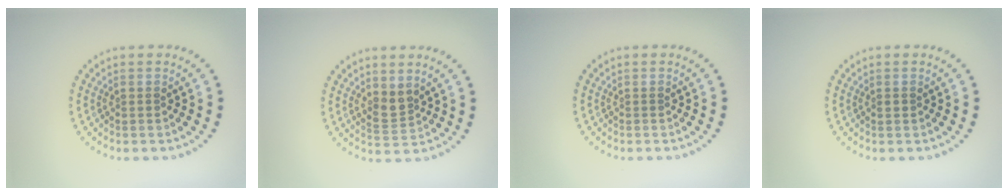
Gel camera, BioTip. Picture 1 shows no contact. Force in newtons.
{"total": 2.0, "press": 1.6, "slide": 1.2}
{"total": 0.0}
{"total": 0.5, "press": 0.5, "slide": 0.1}